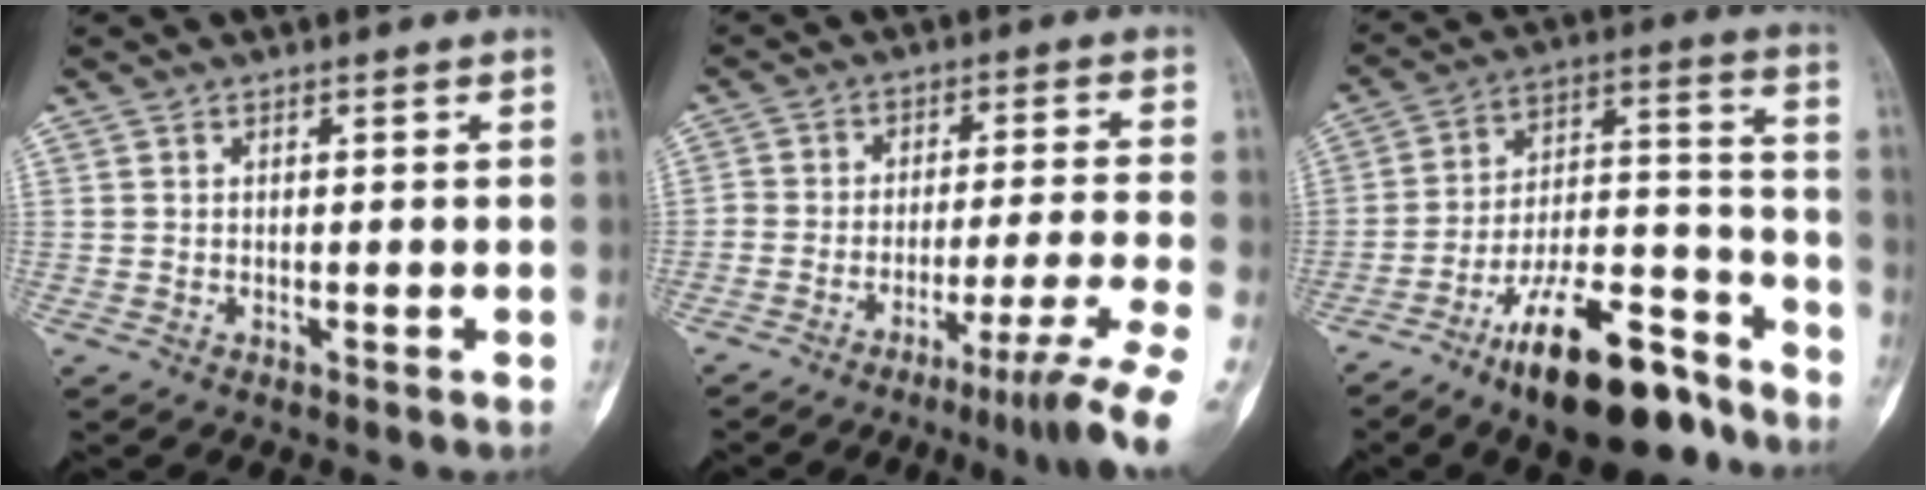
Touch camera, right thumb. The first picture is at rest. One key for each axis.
{"total": 10.7, "fx": -7.5, "fy": -2.0, "fz": 7.4, "tx": -0.127, "ty": 0.050, "tz": -0.115}
{"total": 21.4, "fx": -14.8, "fy": 7.6, "fz": 13.4, "tx": -0.197, "ty": 0.102, "tz": -0.245}